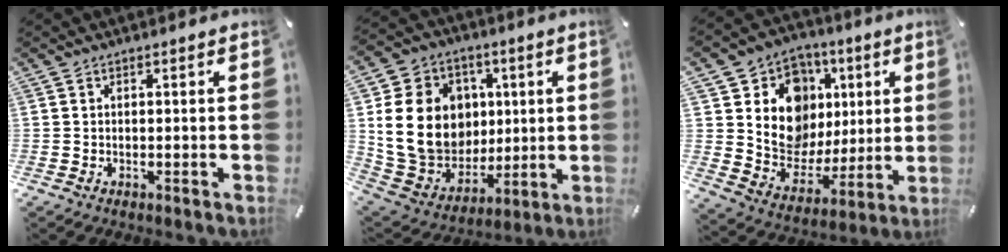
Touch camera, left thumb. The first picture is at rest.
{"total": 19.9, "force": [3.7, 17.0, 9.6], "torque": [-0.180, -0.014, 0.089]}
{"total": 13.9, "force": [3.0, 12.8, 4.5], "torque": [-0.059, -0.032, 0.075]}